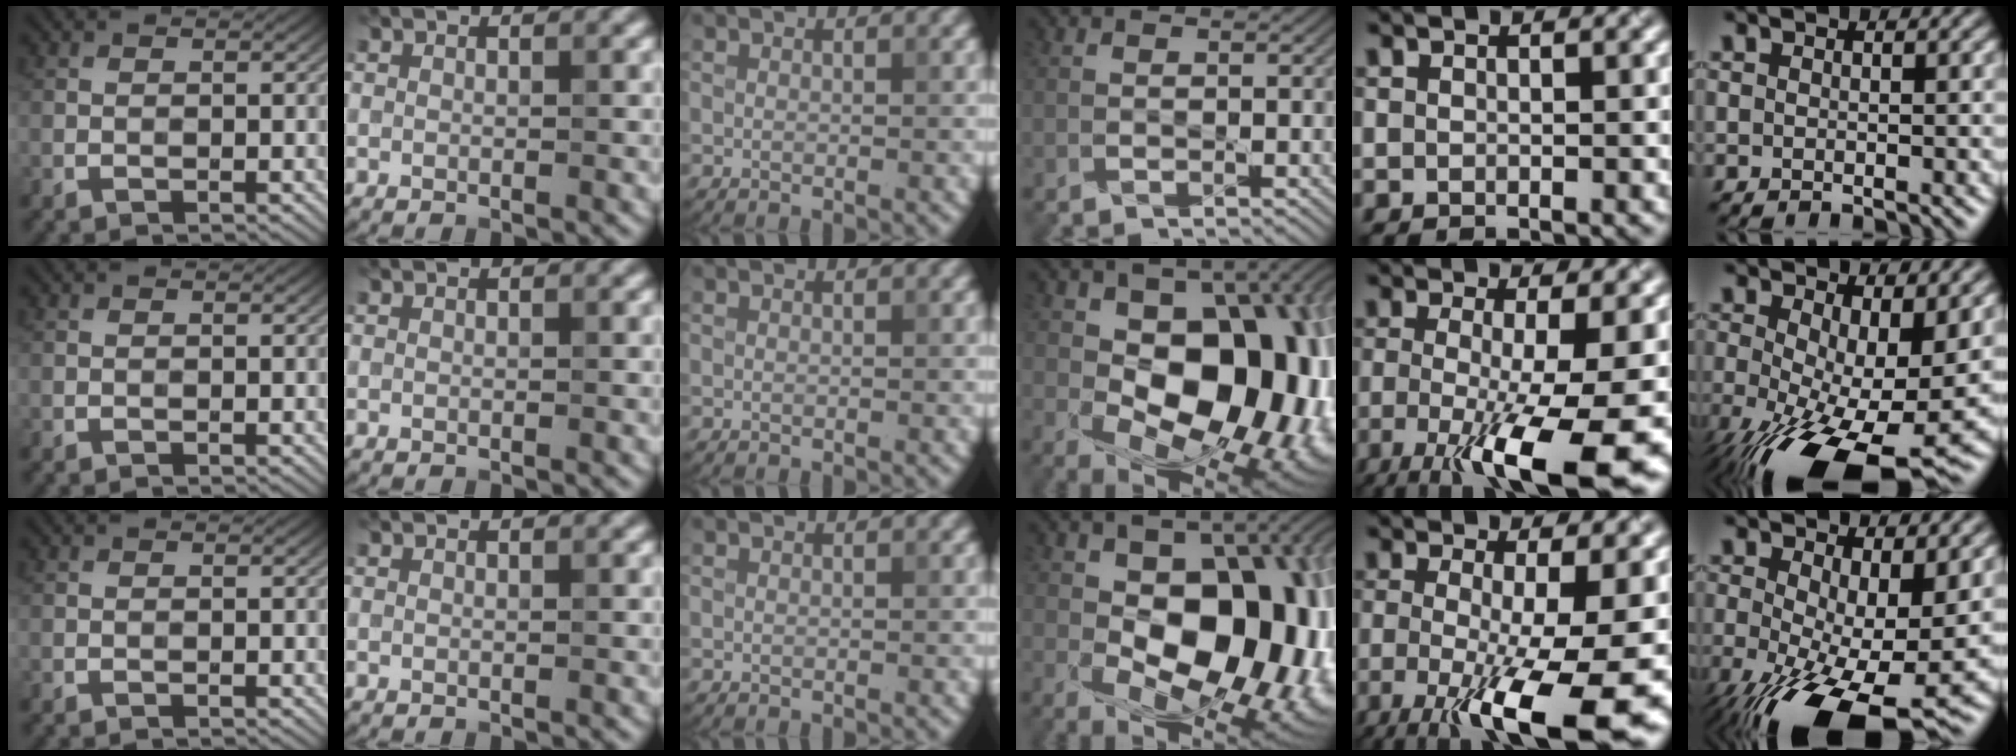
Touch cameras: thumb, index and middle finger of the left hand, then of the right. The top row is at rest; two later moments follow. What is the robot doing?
{"motion": "shake", "object": "tambourine"}